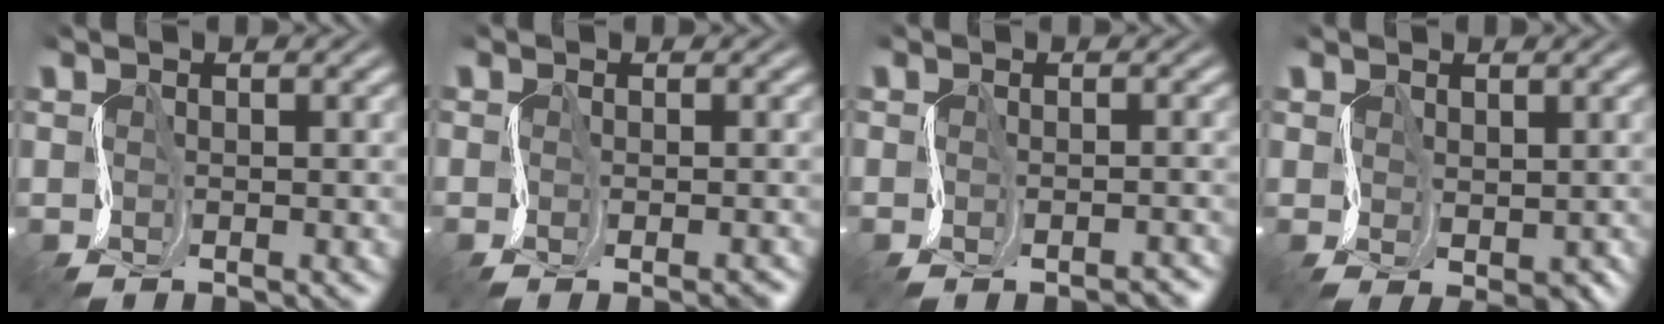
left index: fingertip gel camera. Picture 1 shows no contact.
{"total": 1.9, "force": [-1.4, 1.0, 0.9], "torque": [-0.008, -0.005, -0.016]}
{"total": 1.6, "force": [-1.5, 0.6, 0.0], "torque": [-0.002, 0.002, -0.027]}
{"total": 1.3, "force": [0.0, 1.3, 0.3], "torque": [-0.014, 0.001, 0.000]}